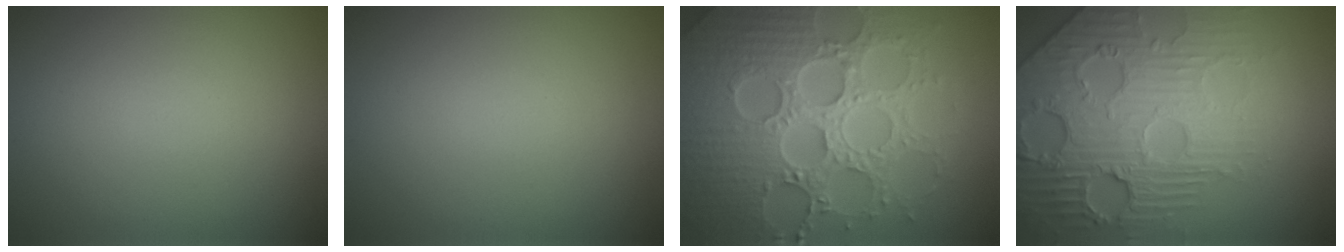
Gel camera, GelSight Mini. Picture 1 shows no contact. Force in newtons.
{"total": 0.0}
{"total": 8.0, "press": 7.8, "slide": 1.7}
{"total": 7.2, "press": 5.7, "slide": 4.5}